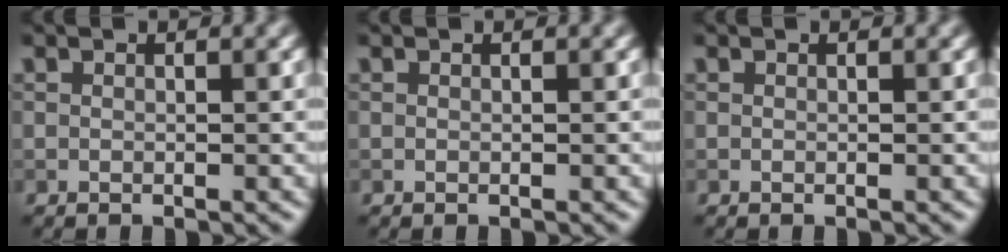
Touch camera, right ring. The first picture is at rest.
{"total": 0.0}
{"total": 0.0}